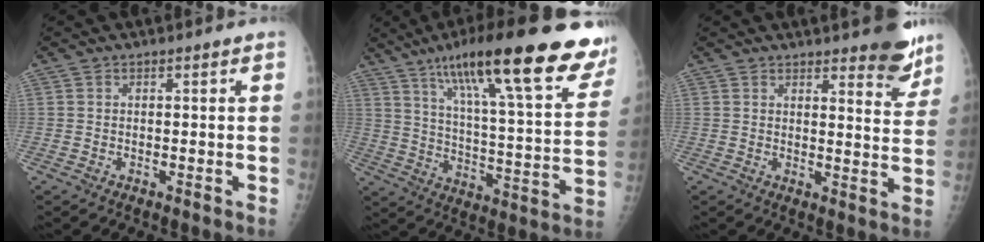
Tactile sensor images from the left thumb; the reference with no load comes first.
{"total": 28.6, "force": [17.8, 6.1, 21.5], "torque": [-0.299, -0.036, 0.266]}
{"total": 7.5, "force": [5.9, 2.2, 4.1], "torque": [-0.021, -0.042, 0.069]}